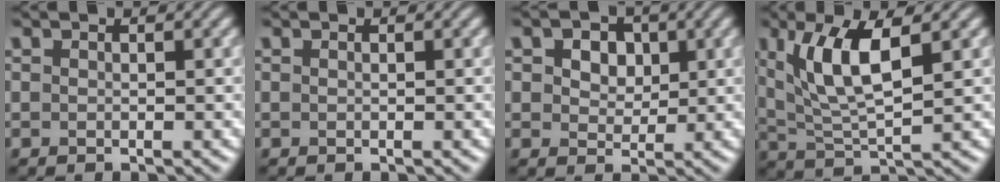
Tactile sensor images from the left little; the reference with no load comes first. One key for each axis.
{"total": 0.0}
{"total": 5.0, "fx": 2.1, "fy": 3.4, "fz": 3.0, "tx": -0.052, "ty": 0.017, "tz": 0.013}
{"total": 6.7, "fx": 2.3, "fy": 2.1, "fz": 6.0, "tx": -0.117, "ty": -0.002, "tz": 0.048}